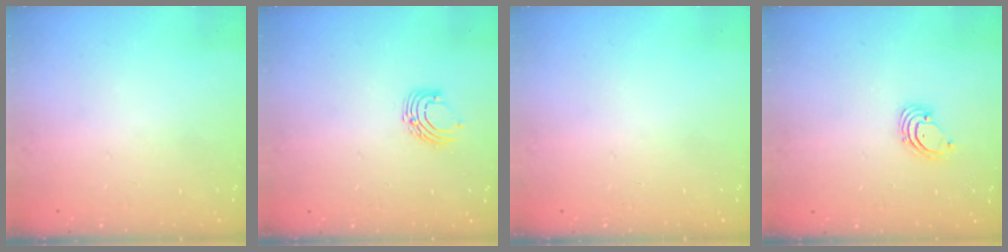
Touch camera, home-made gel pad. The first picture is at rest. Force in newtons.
{"total": 5.9, "press": 5.9, "slide": 0.6}
{"total": 0.0}
{"total": 1.6, "press": 1.6, "slide": 0.1}